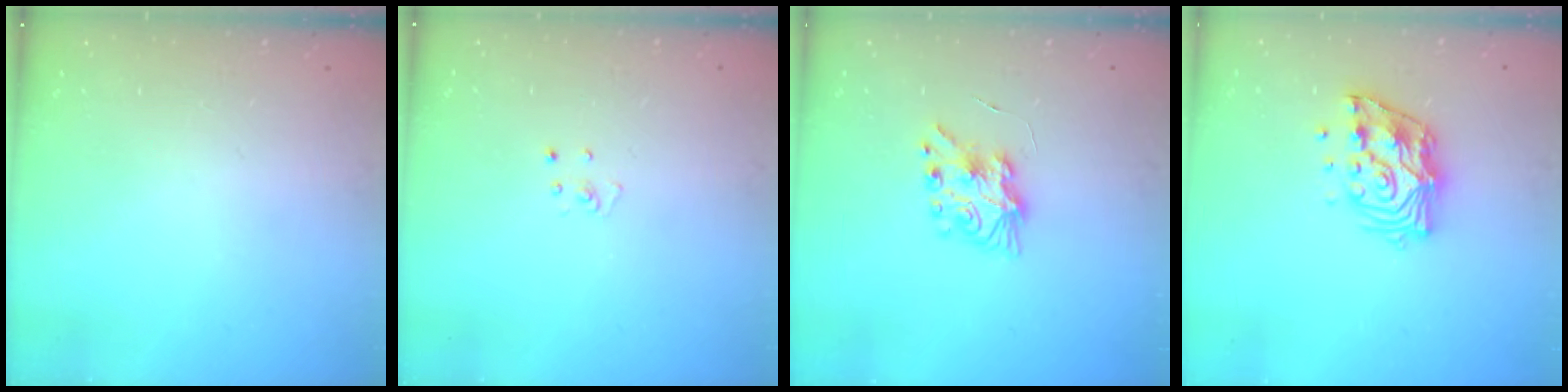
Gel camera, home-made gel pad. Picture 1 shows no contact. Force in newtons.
{"total": 2.3, "press": 2.3, "slide": 0.2}
{"total": 8.8, "press": 8.8, "slide": 0.3}
{"total": 13.0, "press": 12.9, "slide": 1.1}